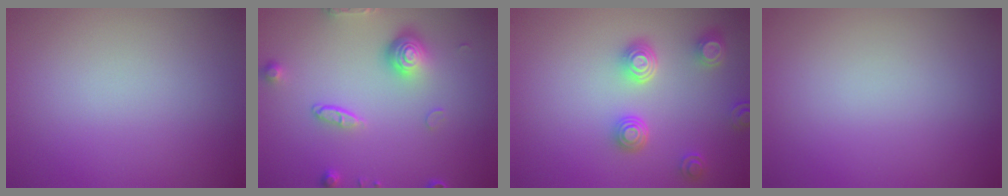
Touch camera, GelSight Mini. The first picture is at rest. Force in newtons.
{"total": 4.4, "press": 3.2, "slide": 3.1}
{"total": 3.9, "press": 3.2, "slide": 2.3}
{"total": 0.0}